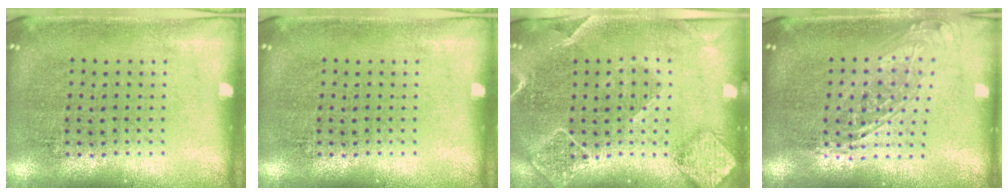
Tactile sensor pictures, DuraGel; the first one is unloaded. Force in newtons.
{"total": 0.0}
{"total": 2.0, "press": 1.9, "slide": 0.7}
{"total": 1.7, "press": 1.4, "slide": 0.9}